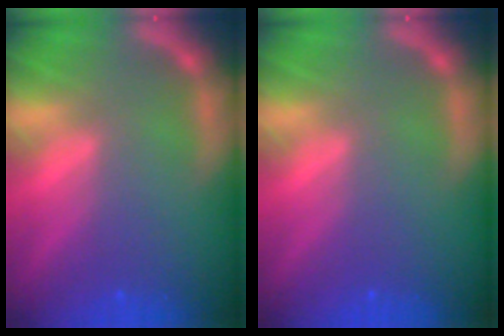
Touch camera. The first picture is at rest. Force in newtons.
{"total": 0.0}